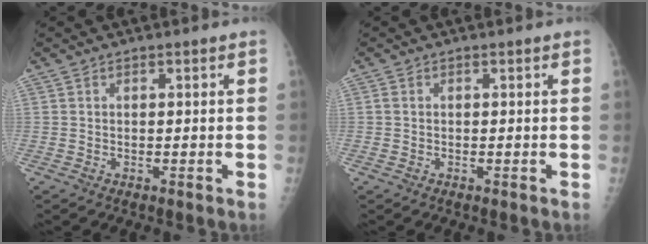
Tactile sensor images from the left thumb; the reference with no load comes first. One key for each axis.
{"total": 0.7, "fx": 0.0, "fy": 0.6, "fz": 0.5, "tx": -0.017, "ty": -0.002, "tz": -0.001}